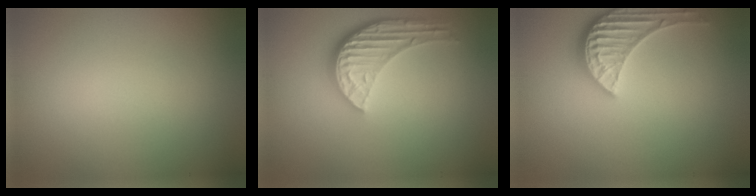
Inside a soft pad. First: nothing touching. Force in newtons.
{"total": 5.2, "press": 3.9, "slide": 3.5}
{"total": 3.8, "press": 3.6, "slide": 1.4}